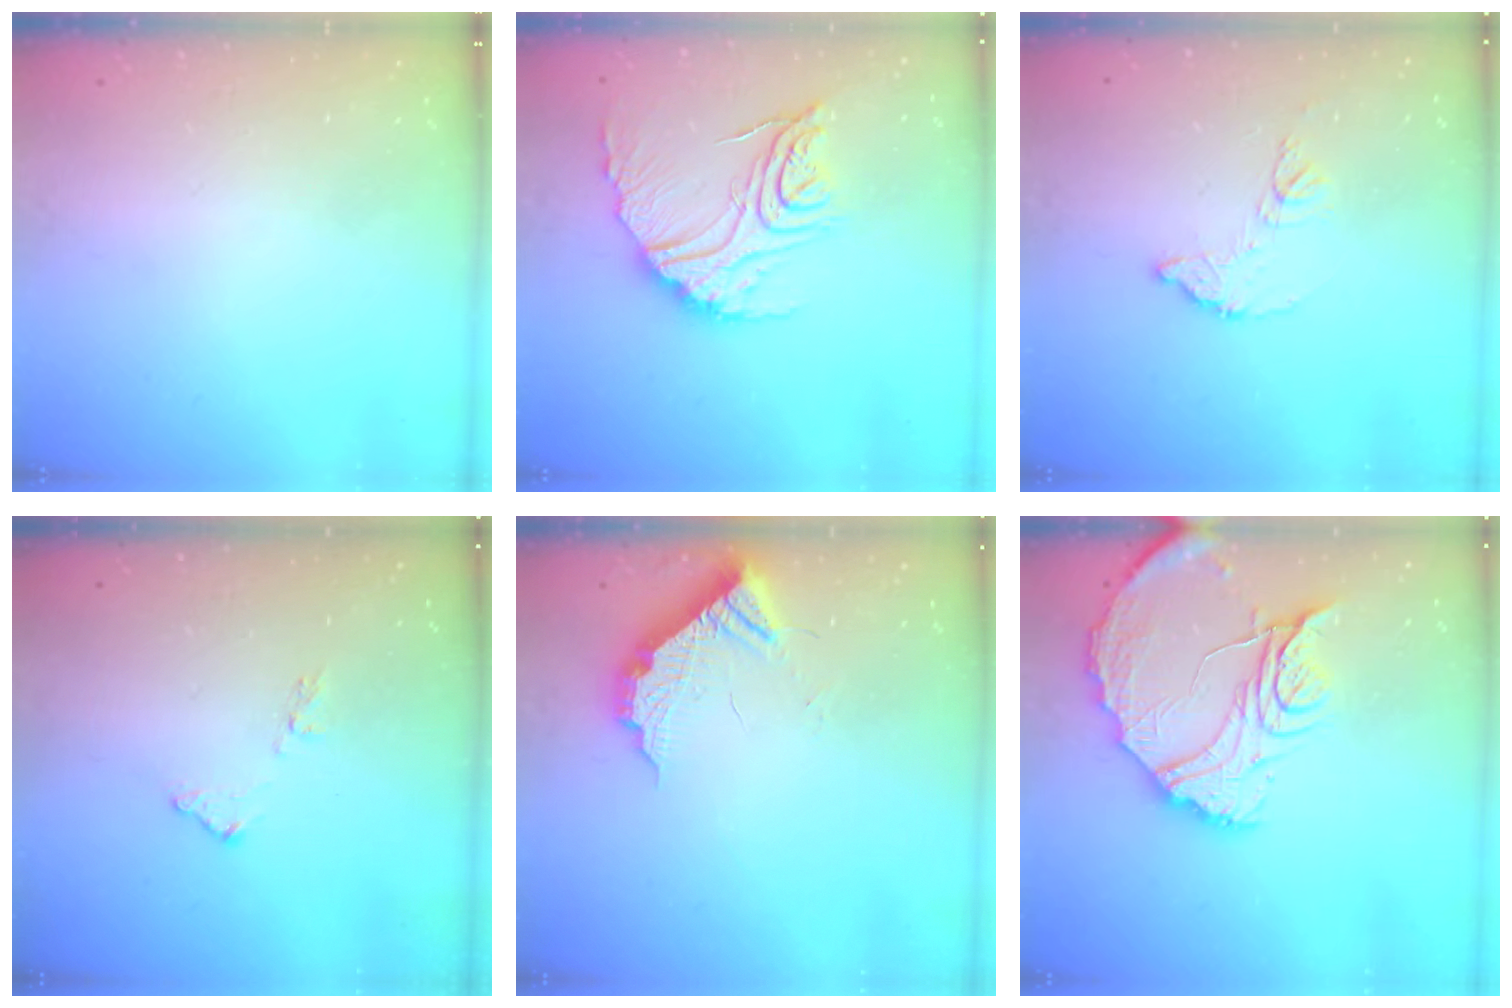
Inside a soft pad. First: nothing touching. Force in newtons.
{"total": 18.9, "press": 18.8, "slide": 1.8}
{"total": 7.8, "press": 7.8, "slide": 0.1}
{"total": 9.3, "press": 9.3, "slide": 0.5}
{"total": 10.4, "press": 10.4, "slide": 0.4}
{"total": 16.6, "press": 16.5, "slide": 1.6}